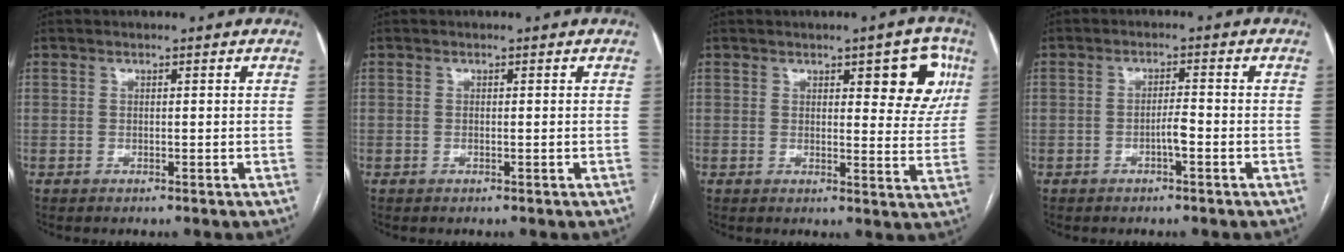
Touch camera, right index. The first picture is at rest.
{"total": 0.0}
{"total": 8.1, "force": [3.5, 2.7, 6.8], "torque": [-0.066, 0.007, 0.039]}
{"total": 2.4, "force": [-1.1, 0.2, 2.1], "torque": [-0.034, 0.002, -0.020]}